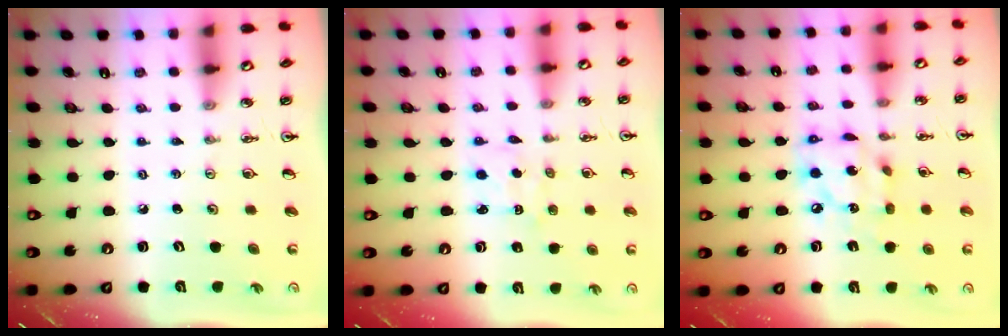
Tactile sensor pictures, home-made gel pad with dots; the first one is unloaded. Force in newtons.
{"total": 2.4, "press": 2.4, "slide": 0.3}
{"total": 12.8, "press": 12.7, "slide": 0.8}